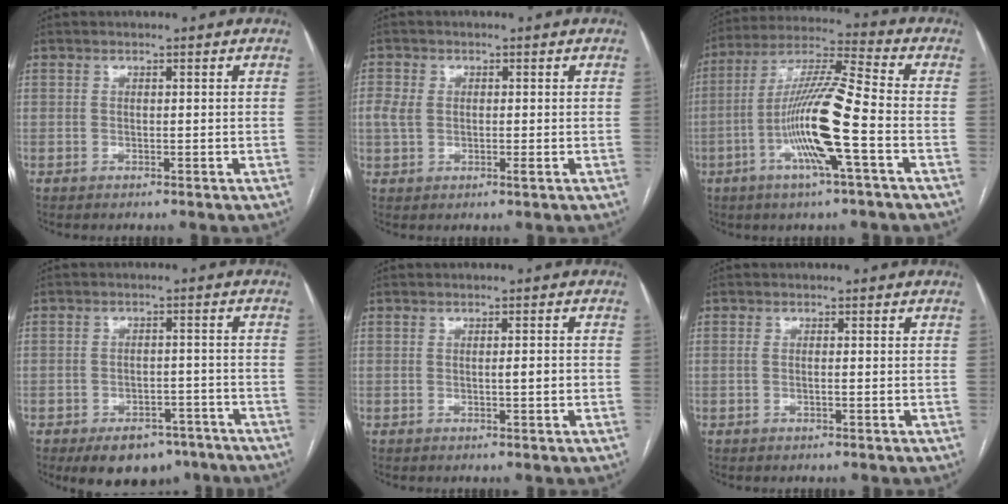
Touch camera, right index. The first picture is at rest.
{"total": 3.6, "force": [0.1, 2.2, 2.9], "torque": [-0.068, 0.006, 0.006]}
{"total": 14.1, "force": [-4.2, 0.0, 13.4], "torque": [-0.261, 0.002, -0.084]}
{"total": 9.2, "force": [-6.7, 5.1, 3.8], "torque": [-0.039, 0.015, -0.091]}
{"total": 1.6, "force": [-0.3, 0.1, 1.5], "torque": [-0.023, 0.001, -0.005]}
{"total": 0.9, "force": [-0.1, 0.2, 0.9], "torque": [-0.020, 0.005, 0.000]}